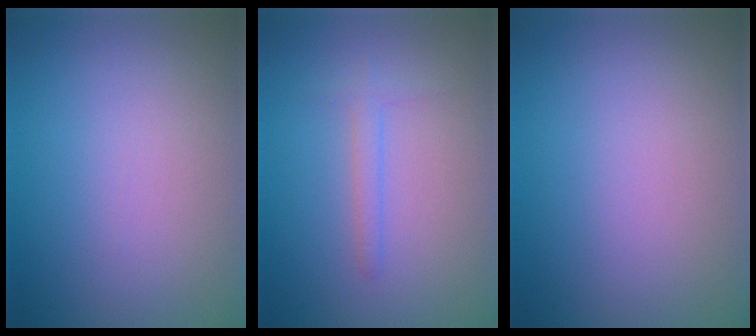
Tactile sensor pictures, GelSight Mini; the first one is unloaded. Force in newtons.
{"total": 1.2, "press": 1.2, "slide": 0.1}
{"total": 0.0}